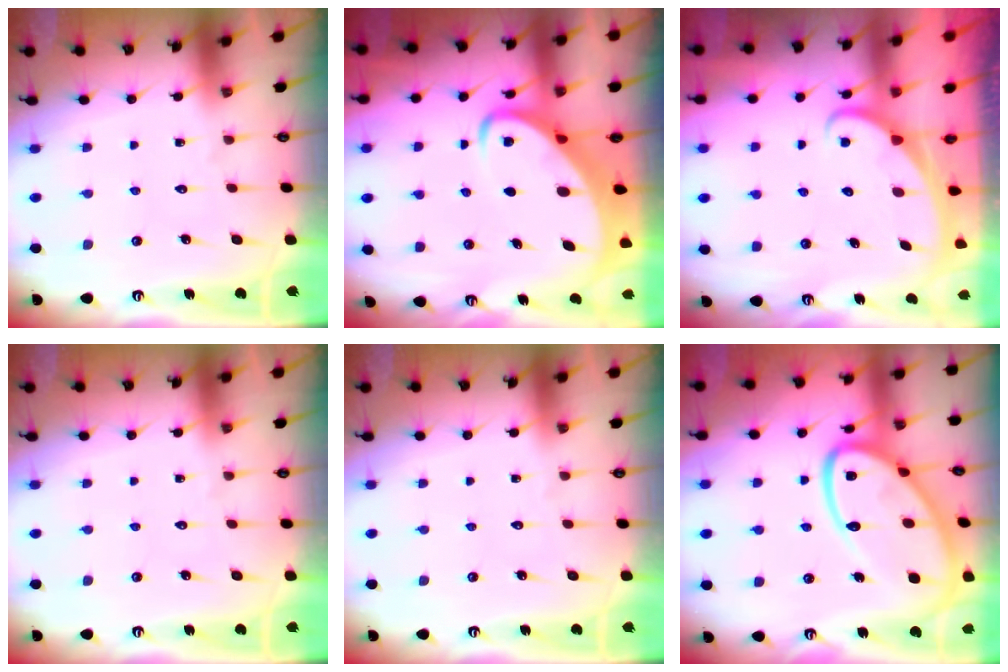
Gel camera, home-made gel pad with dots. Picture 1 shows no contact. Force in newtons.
{"total": 4.2, "press": 4.2, "slide": 0.5}
{"total": 2.1, "press": 2.1, "slide": 0.2}
{"total": 0.0}
{"total": 0.0}
{"total": 23.0, "press": 22.9, "slide": 2.3}